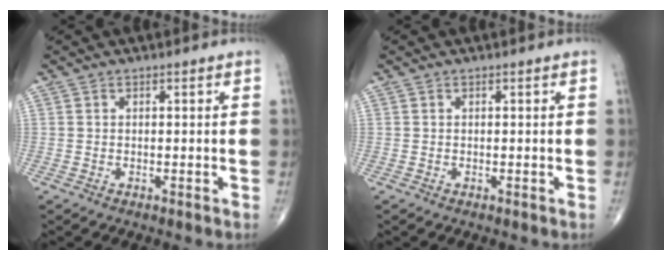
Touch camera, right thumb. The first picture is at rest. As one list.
[{"total": 0.0}]